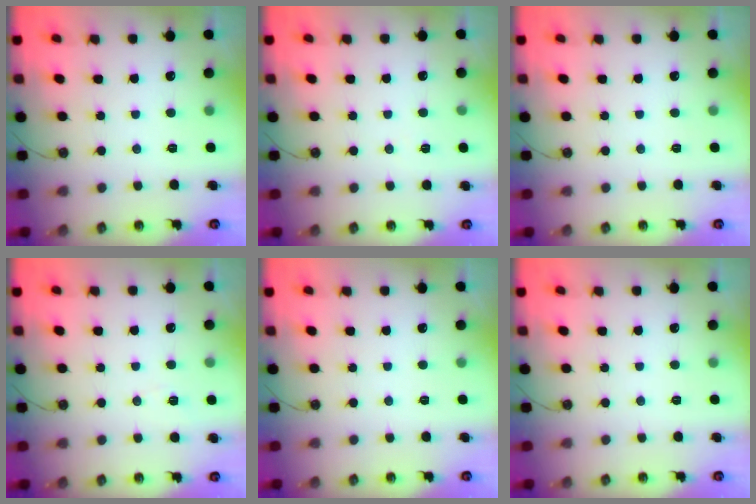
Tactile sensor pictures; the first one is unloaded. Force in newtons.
{"total": 5.3, "press": 3.1, "slide": 4.3}
{"total": 0.0}
{"total": 3.4, "press": 2.8, "slide": 1.8}
{"total": 0.0}
{"total": 0.0}